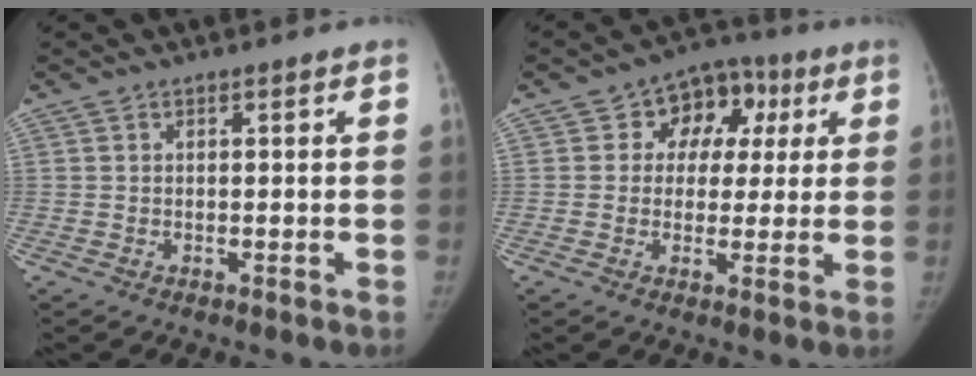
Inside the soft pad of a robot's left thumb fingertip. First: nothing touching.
{"total": 9.5, "force": [2.4, 7.6, 5.1], "torque": [-0.014, 0.015, 0.025]}